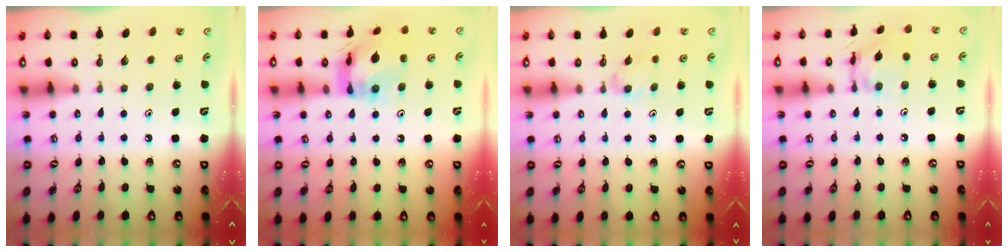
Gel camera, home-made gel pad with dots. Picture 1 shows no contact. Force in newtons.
{"total": 12.3, "press": 12.2, "slide": 1.1}
{"total": 6.1, "press": 6.0, "slide": 0.6}
{"total": 10.6, "press": 10.6, "slide": 0.7}